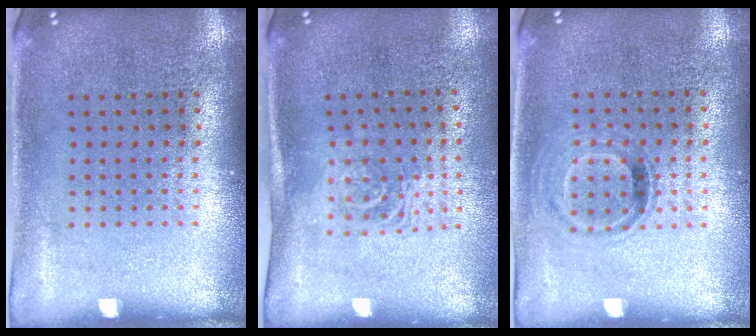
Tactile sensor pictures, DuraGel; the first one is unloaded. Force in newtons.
{"total": 1.6, "press": 1.2, "slide": 1.0}
{"total": 0.9, "press": 0.8, "slide": 0.3}